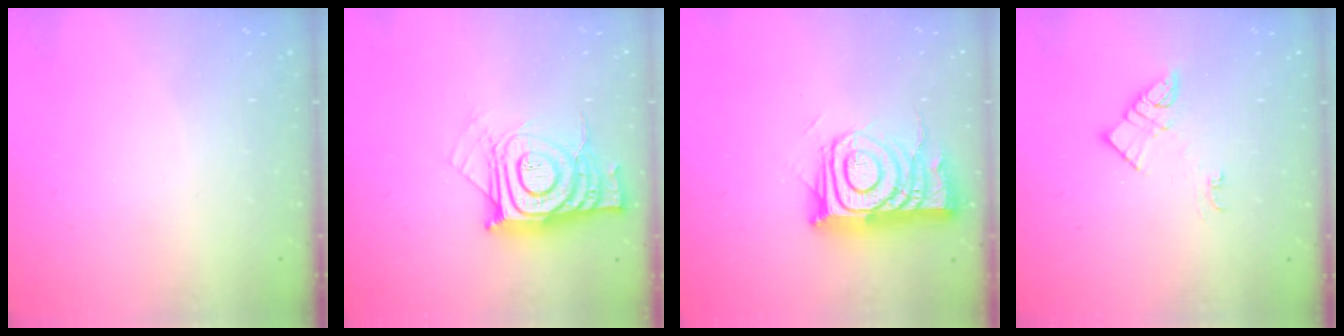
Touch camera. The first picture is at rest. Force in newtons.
{"total": 14.2, "press": 14.2, "slide": 1.2}
{"total": 11.6, "press": 11.5, "slide": 1.0}
{"total": 6.4, "press": 6.4, "slide": 0.6}